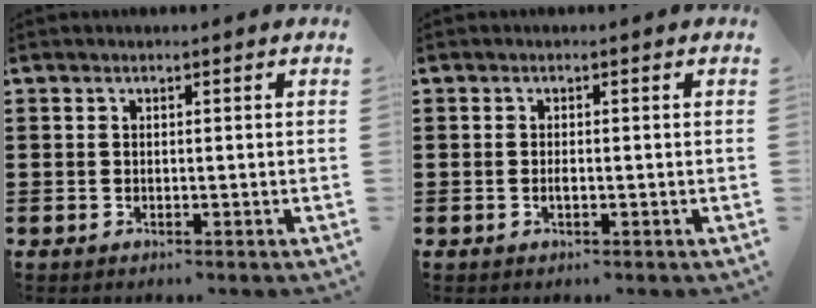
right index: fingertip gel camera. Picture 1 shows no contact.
{"total": 0.8, "force": [-0.2, 0.2, 0.7], "torque": [-0.015, -0.005, -0.003]}